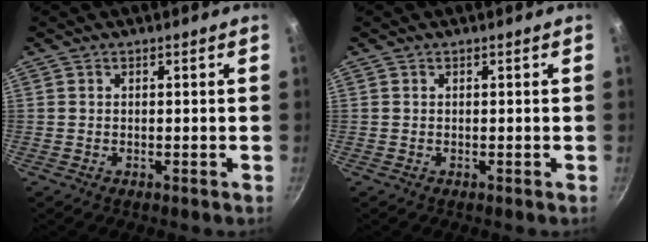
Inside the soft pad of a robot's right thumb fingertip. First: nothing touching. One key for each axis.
{"total": 0.0}